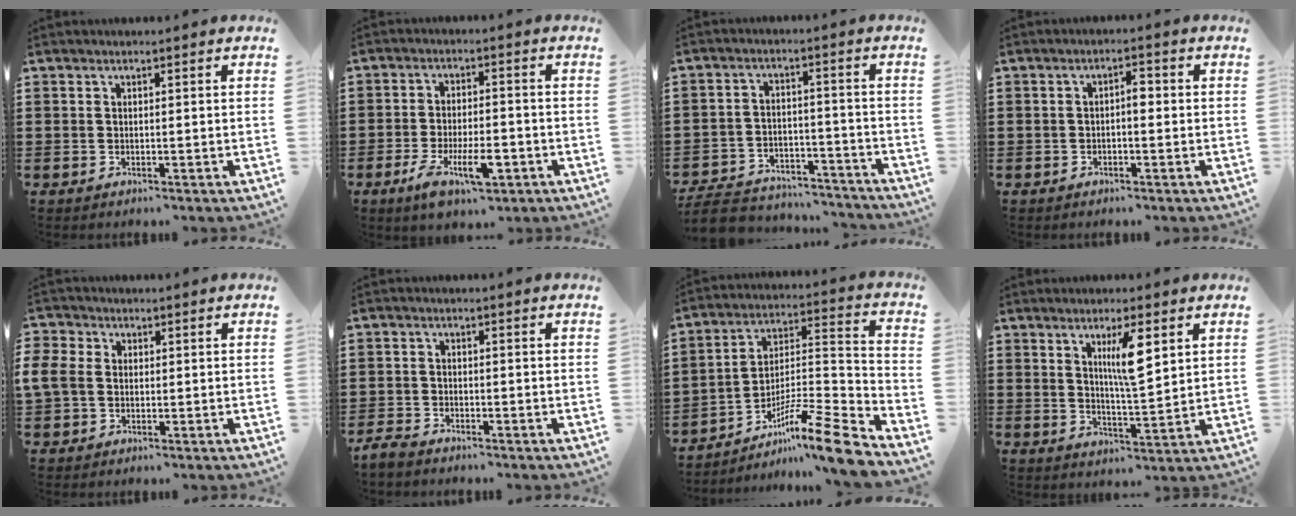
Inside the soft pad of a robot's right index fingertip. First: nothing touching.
{"total": 7.7, "force": [-3.6, 3.2, 6.1], "torque": [-0.127, -0.005, -0.065]}
{"total": 7.4, "force": [-7.0, 1.5, 1.8], "torque": [-0.046, 0.010, -0.139]}
{"total": 2.1, "force": [-0.4, 0.5, 2.0], "torque": [-0.038, 0.004, -0.010]}
{"total": 3.4, "force": [-0.1, 2.8, 1.9], "torque": [-0.067, 0.002, -0.011]}
{"total": 2.1, "force": [-2.0, 0.4, 0.3], "torque": [-0.018, -0.001, -0.043]}
{"total": 11.8, "force": [-9.1, 0.5, 7.5], "torque": [-0.106, 0.015, -0.172]}
{"total": 6.7, "force": [2.8, 1.3, 6.0], "torque": [-0.100, -0.005, 0.040]}